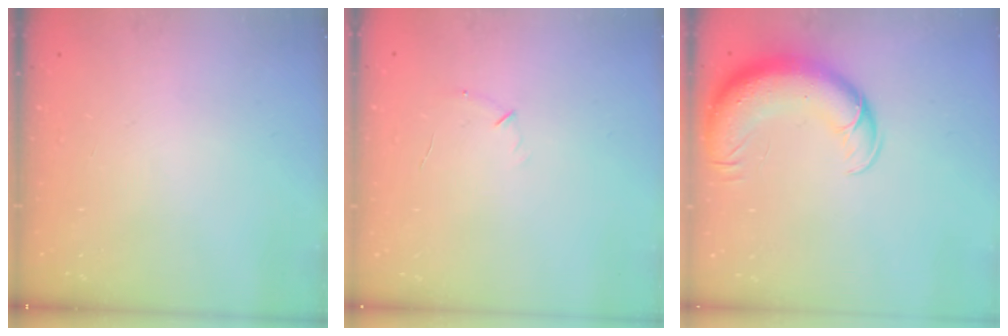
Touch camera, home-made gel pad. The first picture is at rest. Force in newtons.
{"total": 4.3, "press": 4.1, "slide": 1.1}
{"total": 13.5, "press": 13.1, "slide": 3.3}